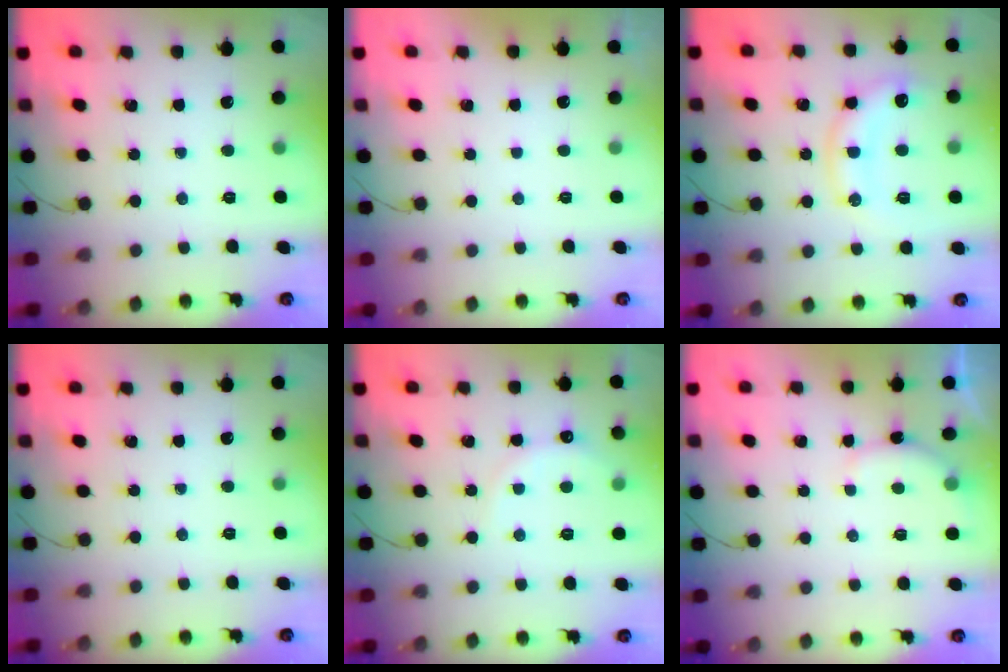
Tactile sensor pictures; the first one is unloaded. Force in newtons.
{"total": 2.9, "press": 2.9, "slide": 0.1}
{"total": 11.5, "press": 11.5, "slide": 1.0}
{"total": 0.0}
{"total": 7.2, "press": 7.0, "slide": 1.6}
{"total": 5.2, "press": 5.1, "slide": 0.9}